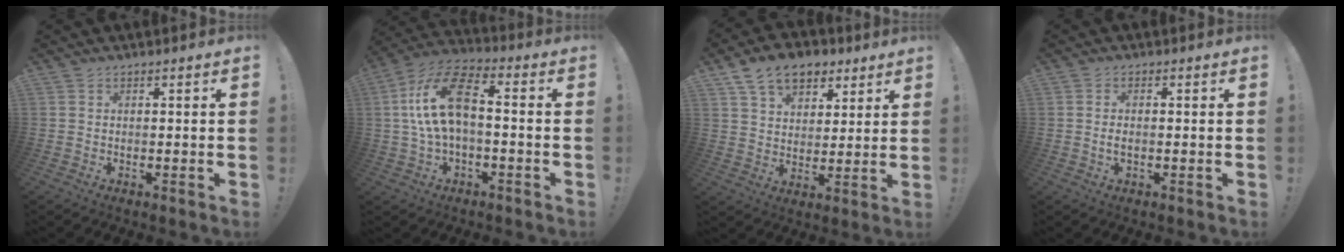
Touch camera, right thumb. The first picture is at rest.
{"total": 15.7, "force": [0.7, 7.9, 13.6], "torque": [-0.264, 0.019, 0.013]}
{"total": 12.8, "force": [7.6, 8.3, 6.2], "torque": [-0.104, -0.032, 0.146]}
{"total": 2.1, "force": [-0.5, 0.8, 1.9], "torque": [-0.040, 0.007, -0.007]}